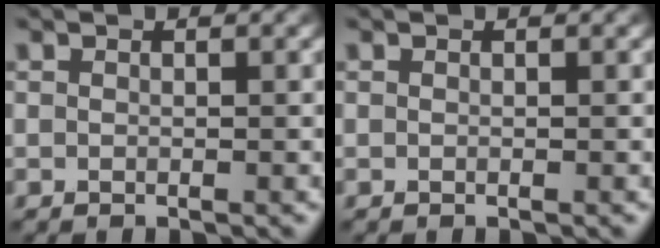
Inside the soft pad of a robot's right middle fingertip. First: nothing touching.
{"total": 0.0}